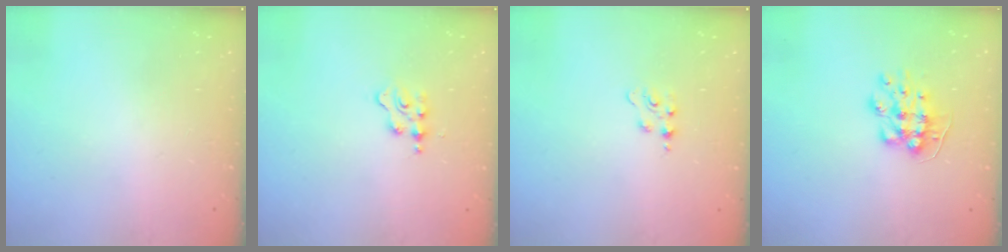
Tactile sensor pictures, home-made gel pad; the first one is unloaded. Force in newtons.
{"total": 2.2, "press": 2.1, "slide": 0.3}
{"total": 2.3, "press": 2.3, "slide": 0.5}
{"total": 9.1, "press": 9.1, "slide": 0.3}